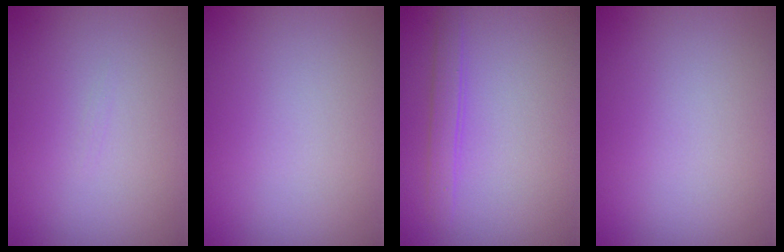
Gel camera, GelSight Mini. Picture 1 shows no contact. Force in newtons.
{"total": 0.0}
{"total": 1.5, "press": 1.5, "slide": 0.2}
{"total": 0.0}